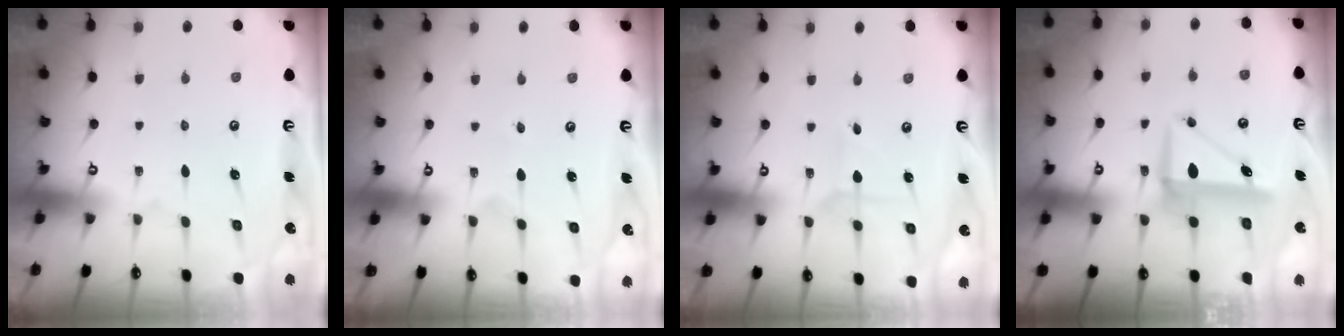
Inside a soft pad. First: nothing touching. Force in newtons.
{"total": 2.6, "press": 2.6, "slide": 0.3}
{"total": 2.9, "press": 2.9, "slide": 0.3}
{"total": 7.4, "press": 7.0, "slide": 2.2}